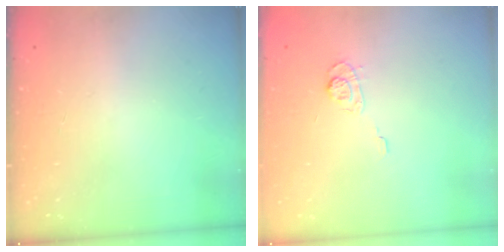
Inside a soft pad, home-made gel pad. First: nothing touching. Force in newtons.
{"total": 3.1, "press": 2.7, "slide": 1.6}